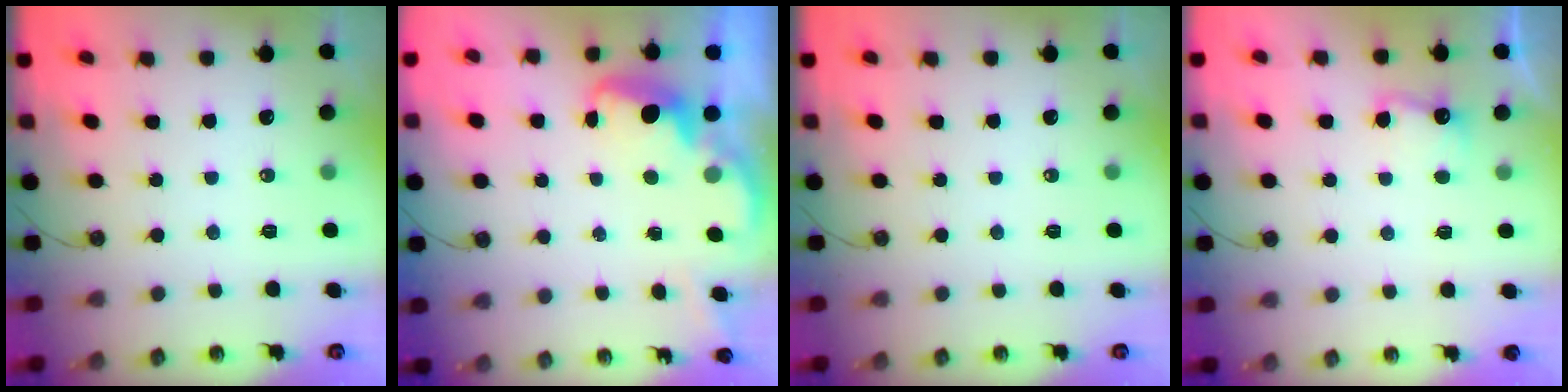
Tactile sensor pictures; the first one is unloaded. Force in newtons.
{"total": 2.7, "press": 2.6, "slide": 0.8}
{"total": 0.0}
{"total": 3.0, "press": 2.8, "slide": 0.9}